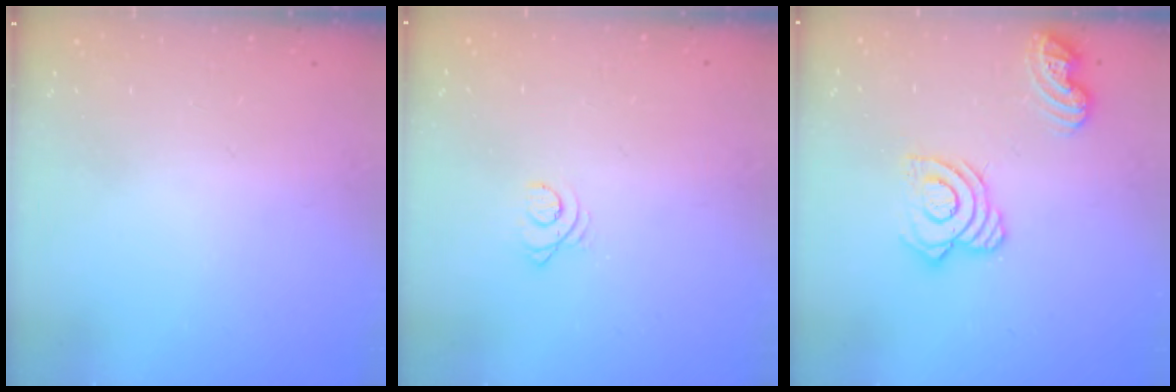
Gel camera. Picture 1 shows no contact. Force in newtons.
{"total": 2.4, "press": 2.4, "slide": 0.2}
{"total": 15.5, "press": 15.5, "slide": 1.4}